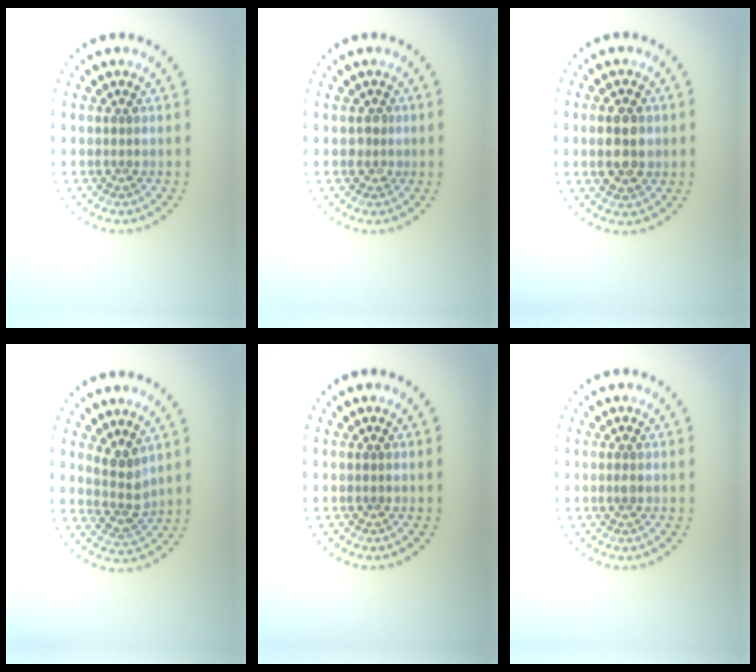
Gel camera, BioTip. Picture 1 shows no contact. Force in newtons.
{"total": 1.2, "press": 0.9, "slide": 0.7}
{"total": 3.1, "press": 3.1, "slide": 0.3}
{"total": 2.5, "press": 2.0, "slide": 1.5}
{"total": 0.0}
{"total": 0.6, "press": 0.5, "slide": 0.3}